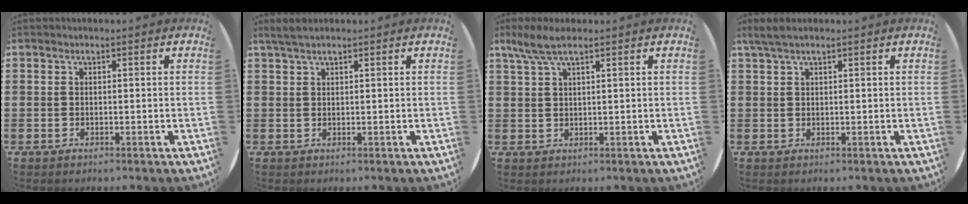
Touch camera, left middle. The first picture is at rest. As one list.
[{"total": 1.9, "force": [1.6, 0.3, 0.9], "torque": [-0.020, 0.004, 0.031]}, {"total": 3.6, "force": [2.4, 0.7, 2.7], "torque": [-0.057, 0.004, 0.043]}, {"total": 1.9, "force": [1.4, 0.2, 1.2], "torque": [-0.026, 0.003, 0.025]}]